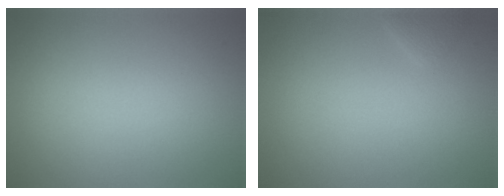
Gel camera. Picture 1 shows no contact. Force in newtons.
{"total": 0.7, "press": 0.7, "slide": 0.1}